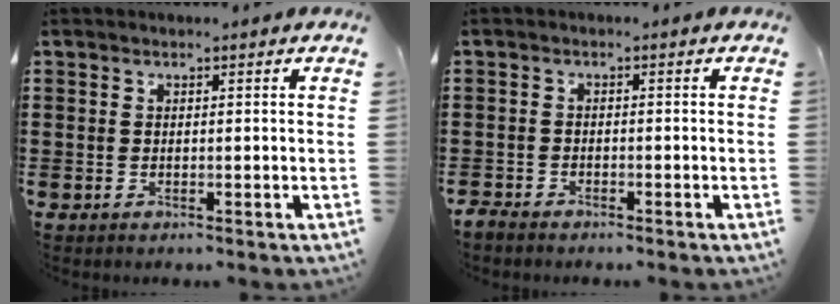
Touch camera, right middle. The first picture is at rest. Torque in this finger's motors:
{"motor_torque": [0.11, 0.21, -0.06, -0.01]}